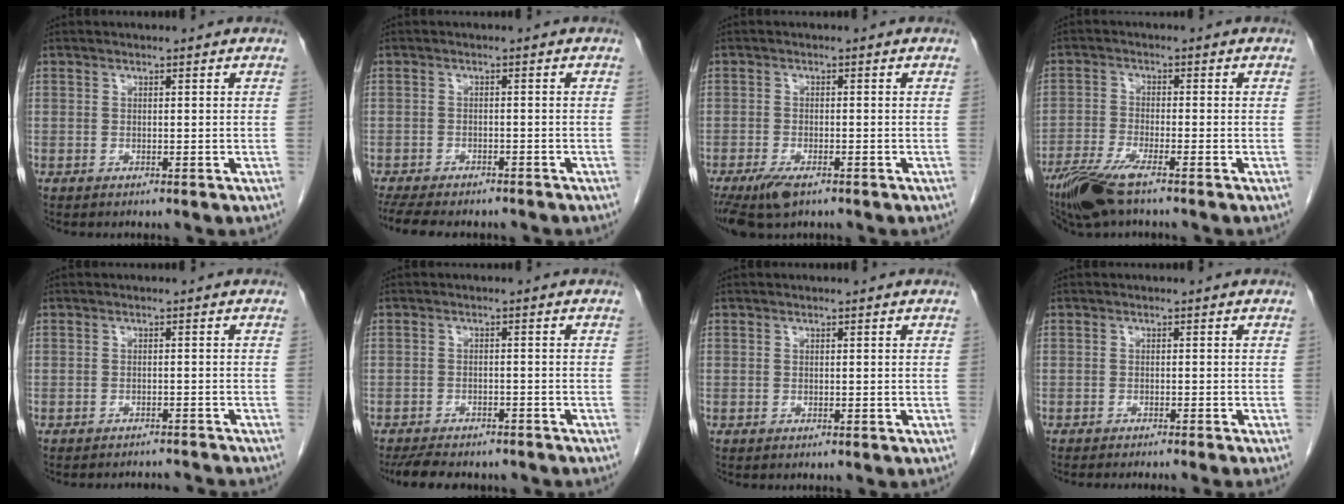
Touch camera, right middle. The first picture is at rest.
{"total": 12.1, "force": [-10.1, 3.9, 5.5], "torque": [-0.109, -0.008, -0.134]}
{"total": 5.3, "force": [-3.5, 1.7, 3.6], "torque": [-0.070, -0.011, -0.060]}
{"total": 7.0, "force": [-5.1, 0.6, 4.8], "torque": [-0.099, -0.017, -0.100]}
{"total": 5.6, "force": [-5.6, 0.3, 0.5], "torque": [-0.005, 0.005, -0.068]}
{"total": 10.1, "force": [-8.8, 3.2, 3.8], "torque": [-0.070, -0.007, -0.116]}
{"total": 0.0}
{"total": 6.8, "force": [-6.1, -0.7, 3.0], "torque": [-0.019, -0.014, -0.083]}